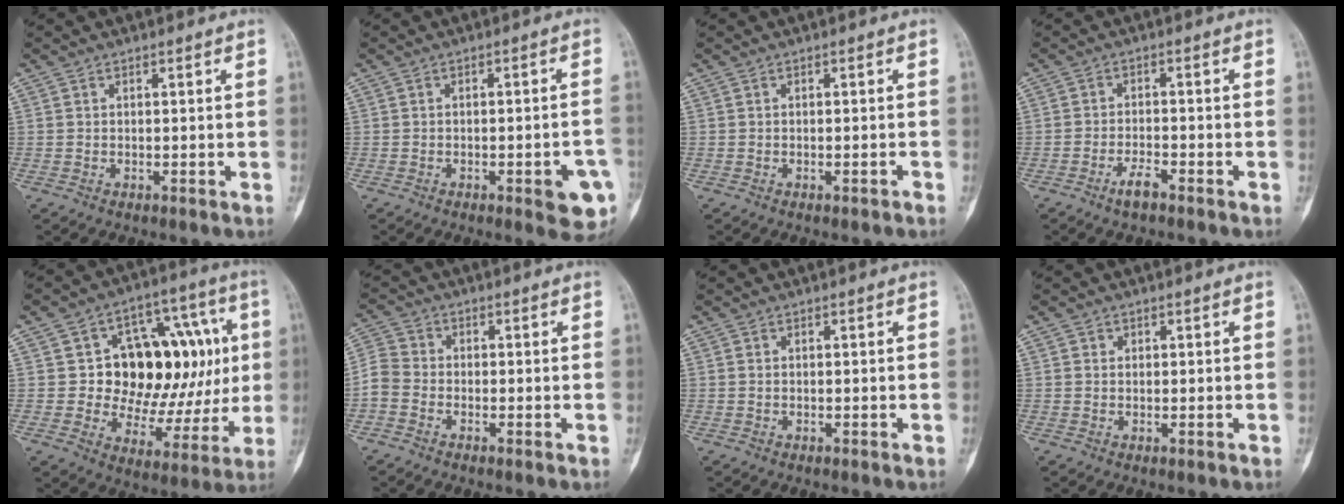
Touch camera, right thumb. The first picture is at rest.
{"total": 7.6, "force": [-2.9, 2.2, 6.7], "torque": [-0.066, 0.012, -0.029]}
{"total": 0.9, "force": [-0.7, 0.2, 0.6], "torque": [-0.010, 0.008, -0.006]}
{"total": 3.2, "force": [-2.3, 0.9, 2.0], "torque": [-0.037, 0.014, -0.045]}
{"total": 23.8, "force": [3.3, 14.8, 18.3], "torque": [-0.192, 0.018, 0.062]}
{"total": 4.7, "force": [-1.8, 3.7, 2.2], "torque": [-0.044, 0.013, -0.049]}
{"total": 0.0}
{"total": 0.8, "force": [0.3, 0.8, 0.1], "torque": [0.008, 0.001, 0.003]}